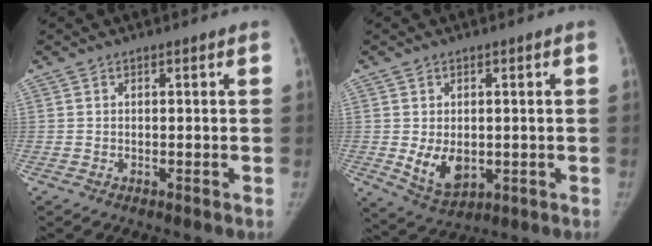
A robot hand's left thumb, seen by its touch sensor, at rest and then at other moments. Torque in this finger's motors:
{"motor_torque": [0.97, 0.94, 0.55, -0.57, 0.03]}